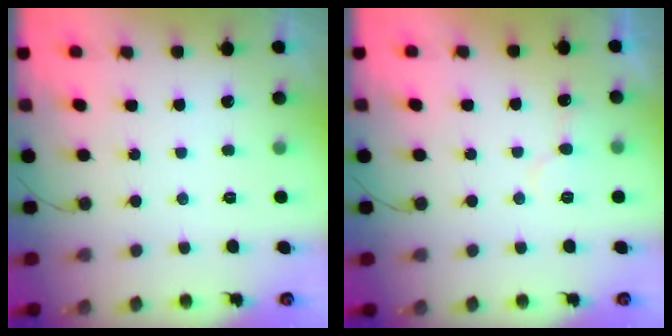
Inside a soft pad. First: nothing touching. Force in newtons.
{"total": 7.2, "press": 7.2, "slide": 0.5}